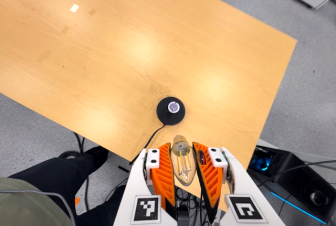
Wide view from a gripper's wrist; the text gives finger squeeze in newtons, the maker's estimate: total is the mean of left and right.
{"total": 19.5, "left": 21.1, "right": 17.9}